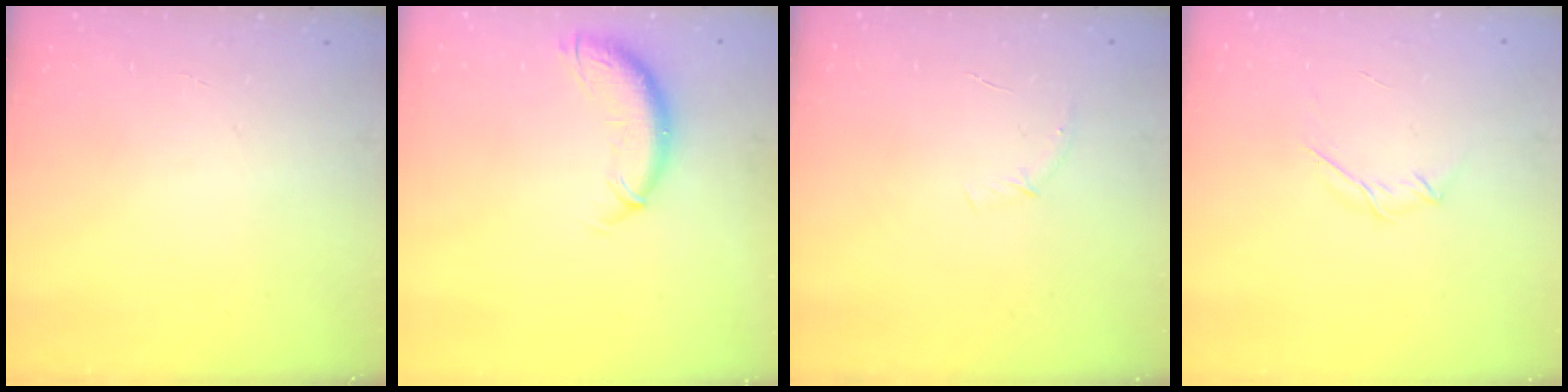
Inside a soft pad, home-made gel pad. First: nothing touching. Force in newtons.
{"total": 10.4, "press": 10.3, "slide": 0.9}
{"total": 3.8, "press": 3.6, "slide": 1.2}
{"total": 3.8, "press": 3.7, "slide": 0.9}